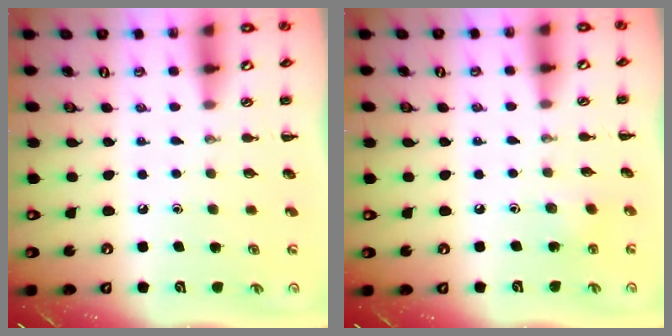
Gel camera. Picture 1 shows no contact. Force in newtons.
{"total": 3.5, "press": 3.3, "slide": 1.0}